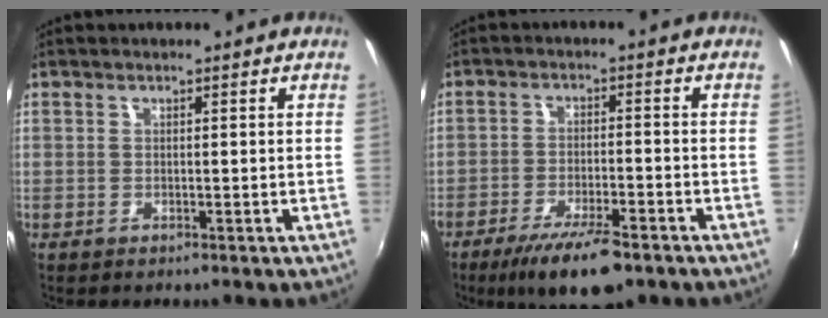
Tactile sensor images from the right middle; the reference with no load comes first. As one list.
[{"total": 11.2, "force": [-7.8, 3.1, 7.3], "torque": [-0.152, -0.021, -0.130]}]